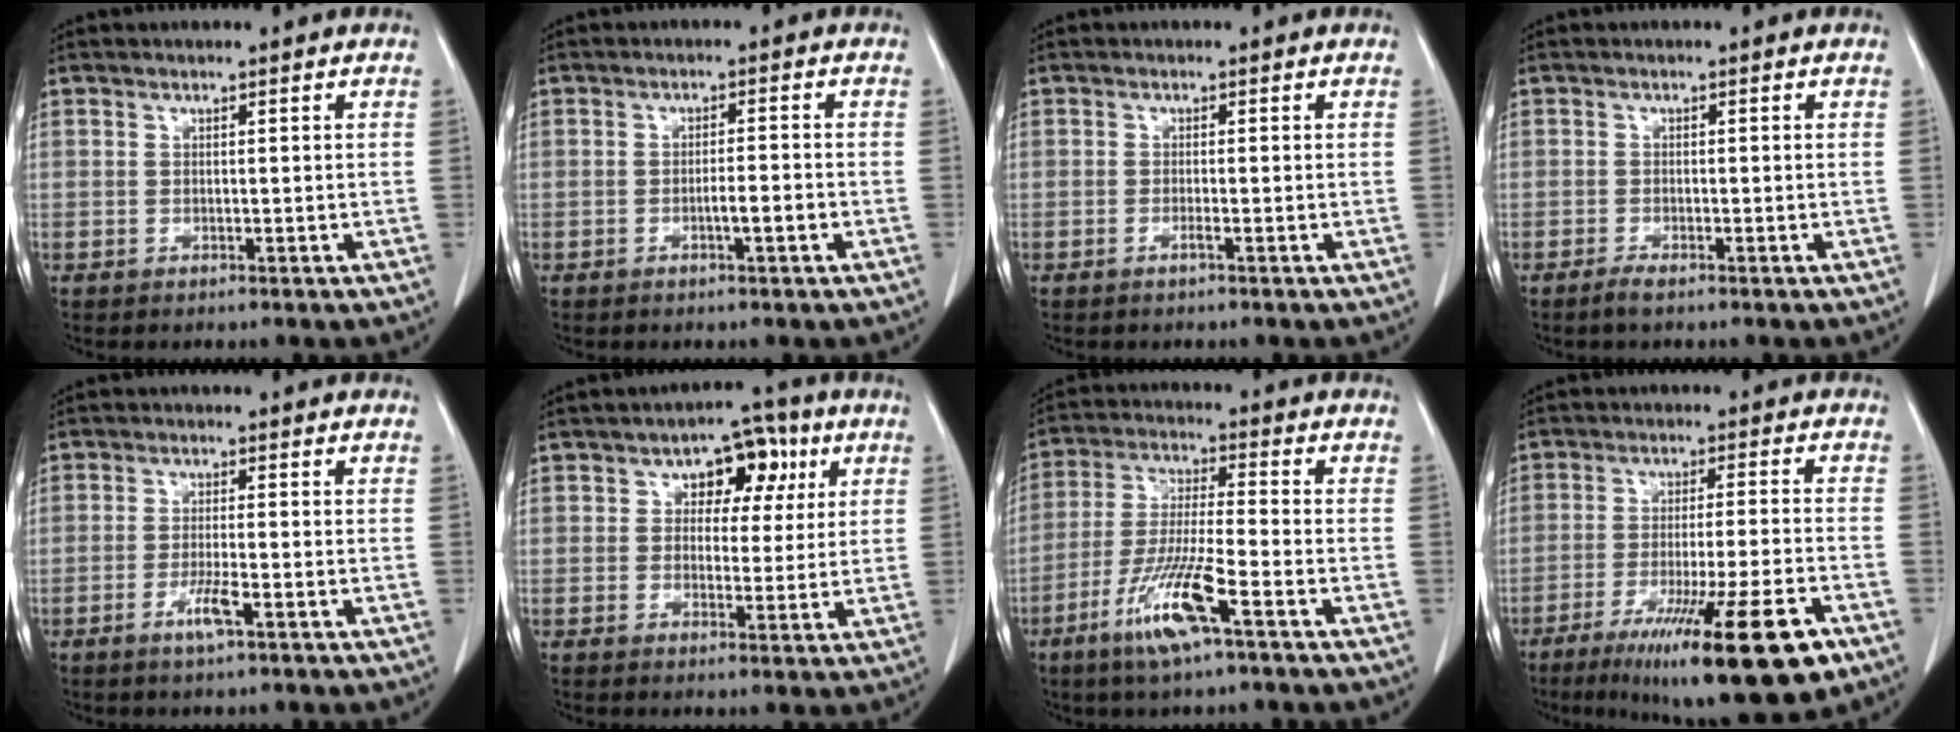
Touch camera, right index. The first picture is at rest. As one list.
[{"total": 2.7, "force": [-1.1, 0.2, 2.5], "torque": [-0.042, 0.001, -0.018]}, {"total": 0.9, "force": [-0.5, -0.1, 0.7], "torque": [-0.013, 0.001, -0.009]}, {"total": 1.5, "force": [-1.1, 0.0, 0.9], "torque": [-0.023, -0.004, -0.023]}, {"total": 3.8, "force": [-1.9, 0.1, 3.3], "torque": [-0.064, -0.006, -0.036]}, {"total": 7.3, "force": [2.7, 4.5, 5.1], "torque": [-0.056, 0.023, 0.035]}, {"total": 11.3, "force": [-5.8, 0.4, 9.6], "torque": [-0.195, -0.021, -0.114]}, {"total": 18.2, "force": [-10.5, 1.2, 14.8], "torque": [-0.194, -0.038, -0.162]}]